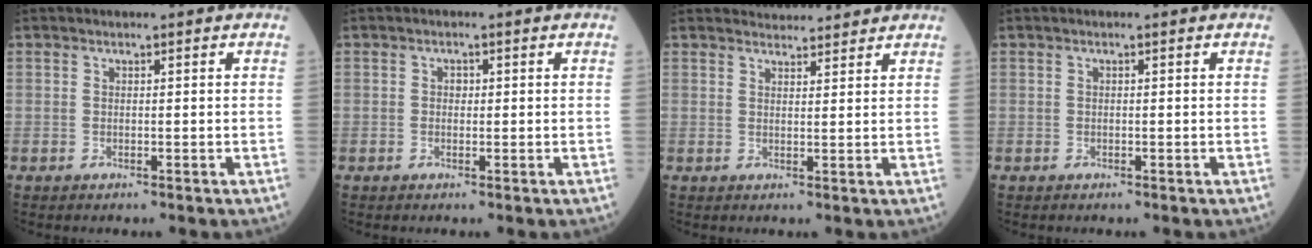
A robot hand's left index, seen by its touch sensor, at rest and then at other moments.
{"total": 0.8, "force": [-0.2, 0.7, 0.4], "torque": [-0.008, -0.001, -0.005]}
{"total": 5.0, "force": [4.9, 1.0, 0.4], "torque": [-0.006, 0.017, 0.063]}
{"total": 0.0}